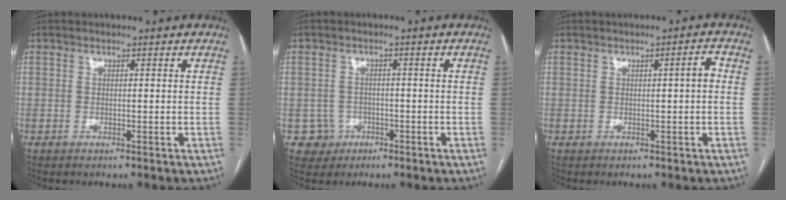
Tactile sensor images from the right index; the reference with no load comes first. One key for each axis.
{"total": 3.6, "fx": -1.3, "fy": 3.4, "fz": -0.4, "tx": 0.016, "ty": 0.014, "tz": -0.019}
{"total": 1.9, "fx": 0.1, "fy": 0.1, "fz": 1.9, "tx": -0.025, "ty": 0.004, "tz": 0.002}